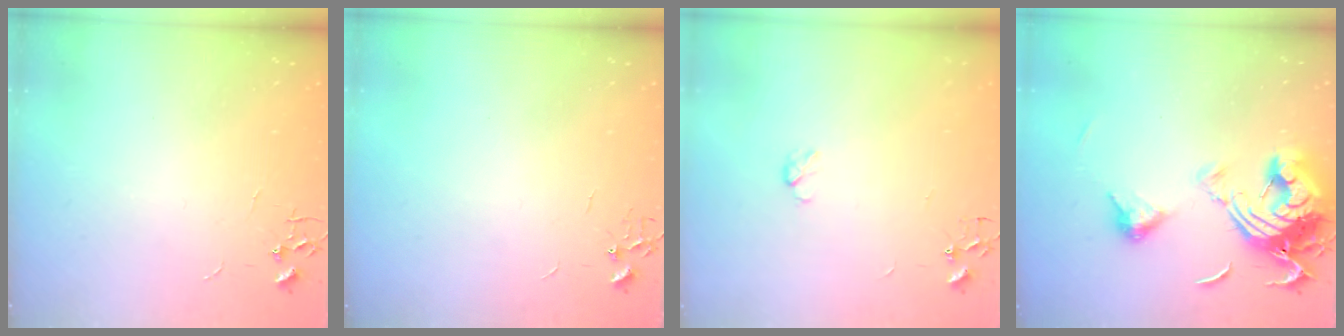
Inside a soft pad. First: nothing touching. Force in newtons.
{"total": 0.0}
{"total": 3.3, "press": 3.3, "slide": 0.6}
{"total": 16.8, "press": 16.8, "slide": 1.6}